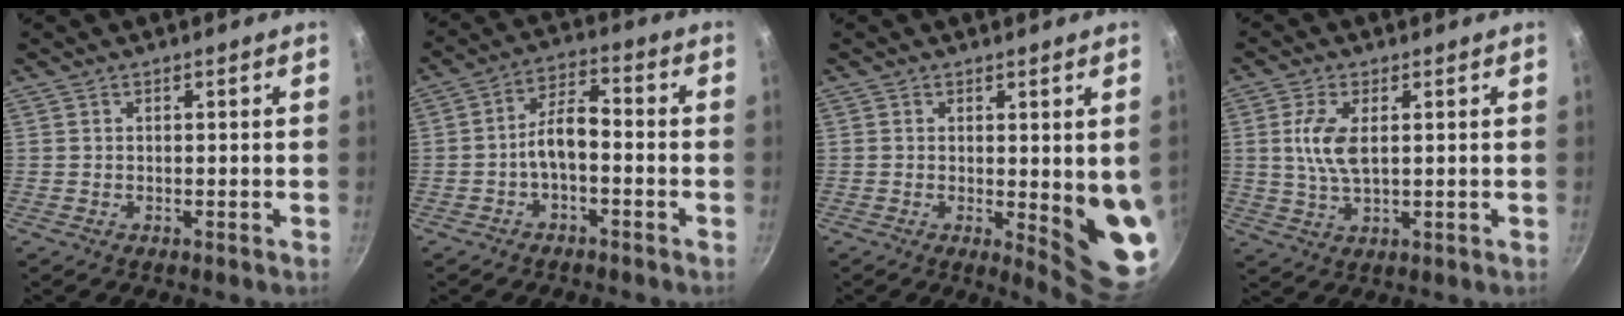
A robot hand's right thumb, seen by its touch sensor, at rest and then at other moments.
{"total": 6.4, "force": [-2.2, 2.9, 5.2], "torque": [-0.093, 0.040, -0.043]}
{"total": 9.0, "force": [0.0, 2.7, 8.6], "torque": [-0.091, -0.026, 0.005]}
{"total": 6.9, "force": [1.3, 3.2, 5.9], "torque": [-0.121, 0.000, 0.025]}